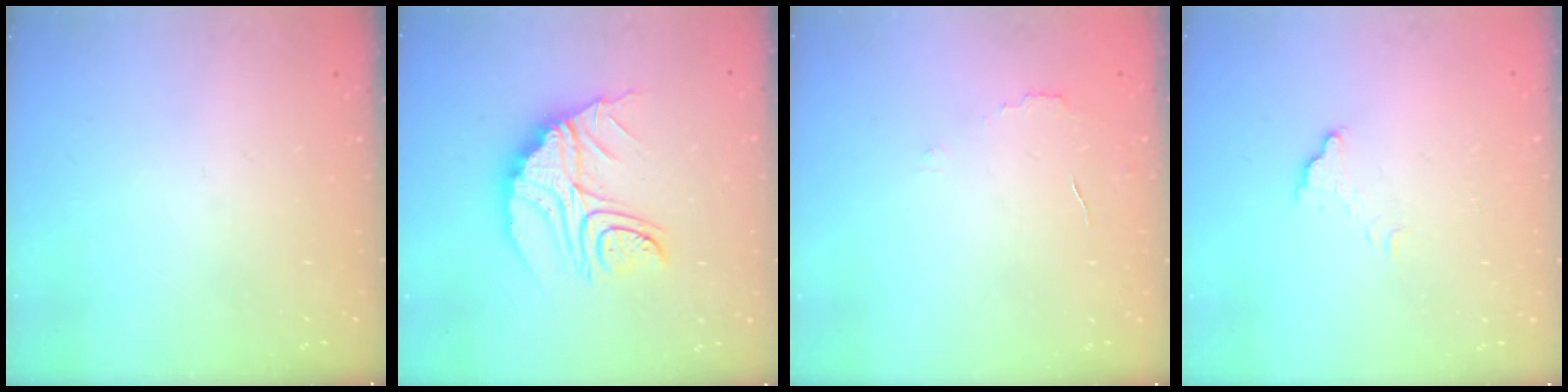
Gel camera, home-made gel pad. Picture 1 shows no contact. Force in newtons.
{"total": 17.2, "press": 17.1, "slide": 1.5}
{"total": 2.9, "press": 2.9, "slide": 0.2}
{"total": 4.6, "press": 4.6, "slide": 0.3}